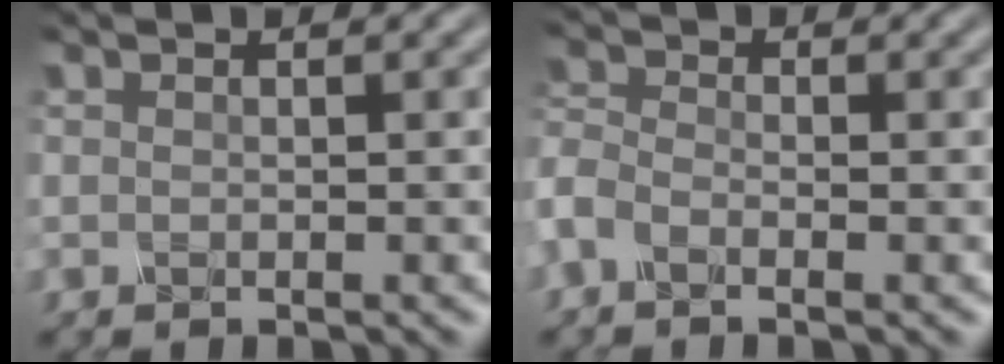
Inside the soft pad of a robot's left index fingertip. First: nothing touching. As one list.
[{"total": 1.8, "force": [-1.6, 0.6, 0.5], "torque": [-0.036, -0.001, -0.030]}]